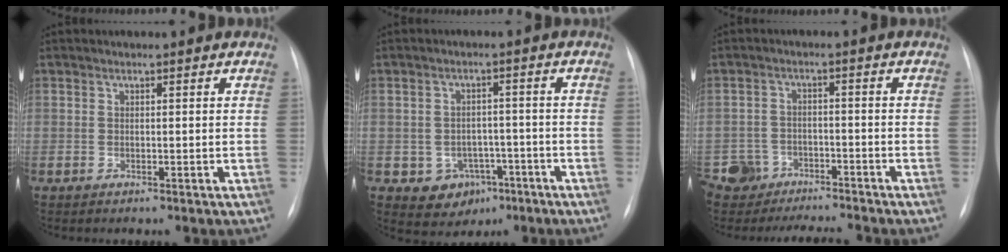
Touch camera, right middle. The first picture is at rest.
{"total": 6.1, "force": [-2.8, 5.0, 2.0], "torque": [-0.027, 0.011, -0.029]}
{"total": 7.2, "force": [-6.8, 2.3, 0.1], "torque": [0.002, 0.018, -0.115]}